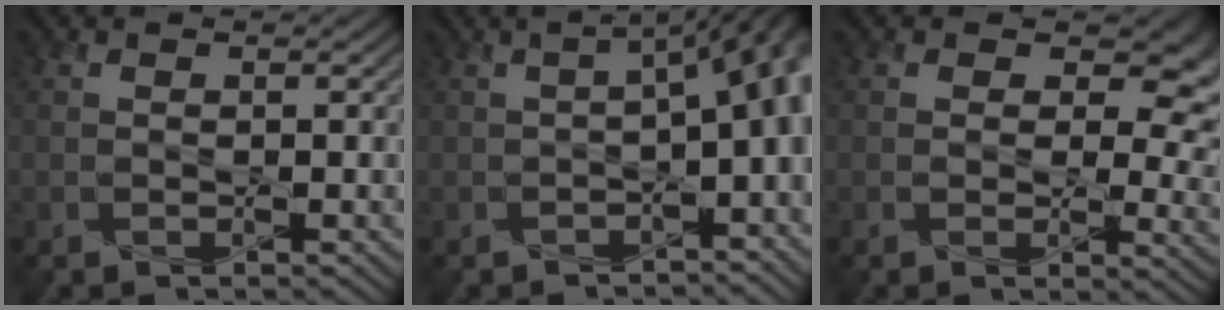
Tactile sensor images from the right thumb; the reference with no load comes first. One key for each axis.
{"total": 8.9, "fx": -0.9, "fy": 3.7, "fz": 8.0, "tx": -0.108, "ty": -0.010, "tz": -0.009}
{"total": 8.7, "fx": 2.3, "fy": 5.8, "fz": 6.0, "tx": -0.073, "ty": -0.020, "tz": 0.034}